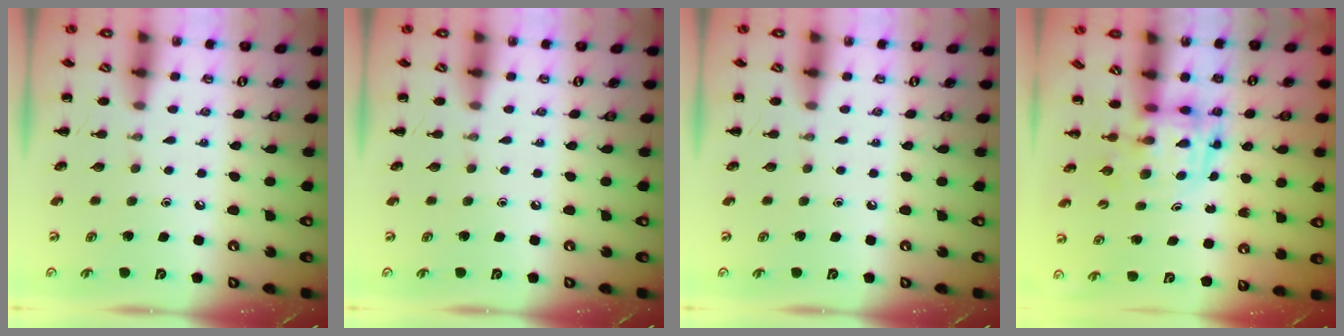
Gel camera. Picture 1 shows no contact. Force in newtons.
{"total": 0.0}
{"total": 0.0}
{"total": 3.8, "press": 3.8, "slide": 0.7}